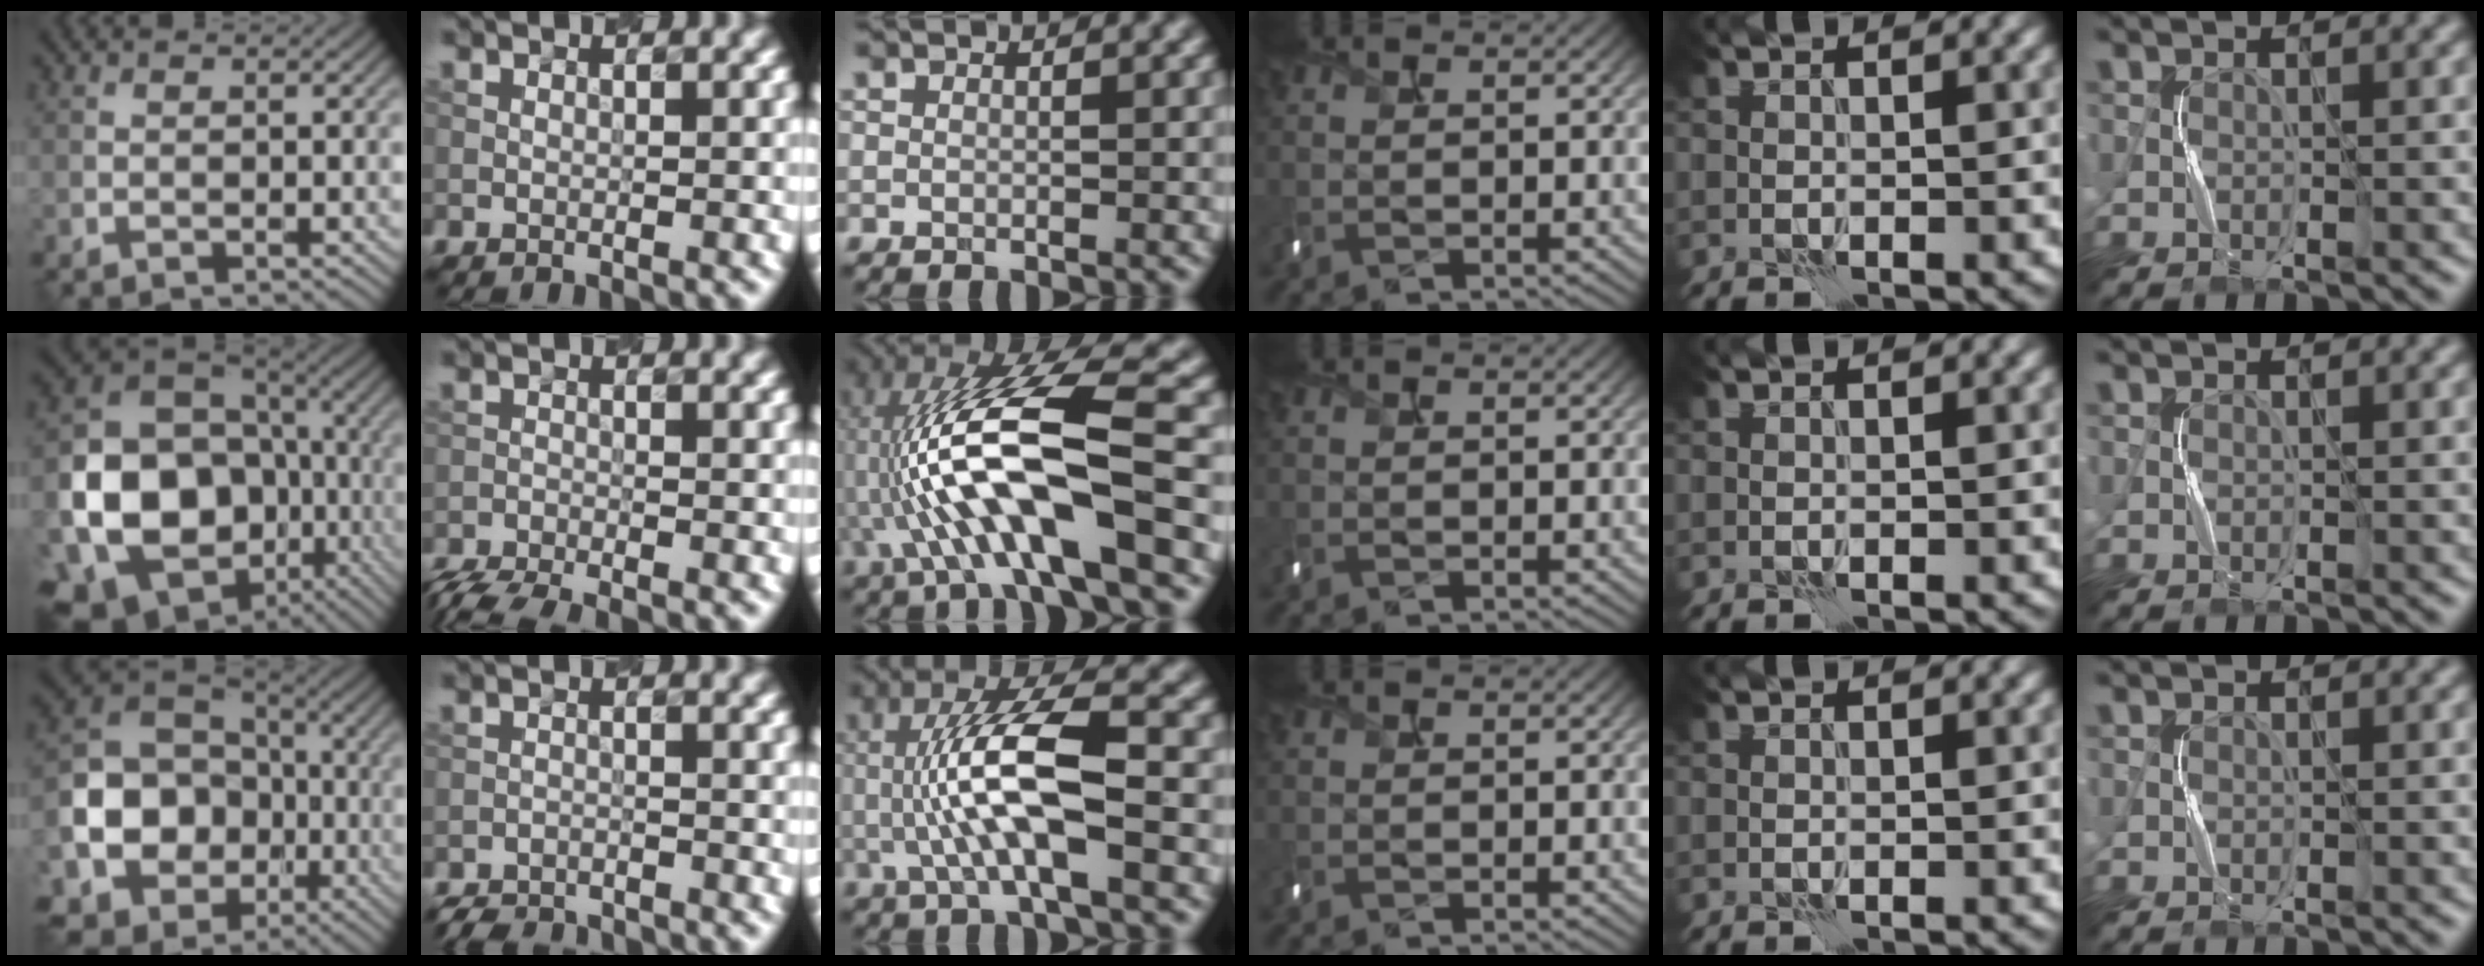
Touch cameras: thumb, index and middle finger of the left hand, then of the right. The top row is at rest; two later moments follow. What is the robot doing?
{"motion": "shake", "object": "handbell"}